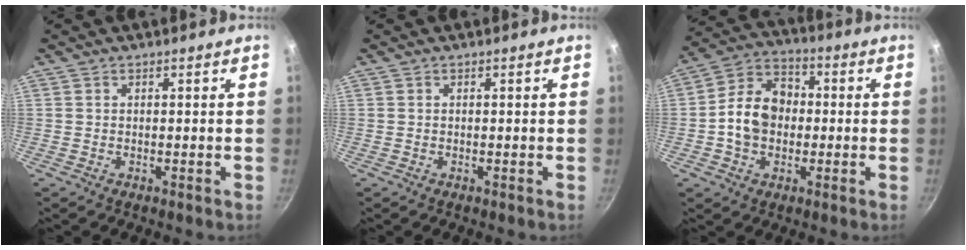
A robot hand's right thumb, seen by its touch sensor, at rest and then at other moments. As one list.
[{"total": 0.0}, {"total": 11.8, "force": [-0.7, 9.1, 7.5], "torque": [-0.098, 0.028, -0.028]}]